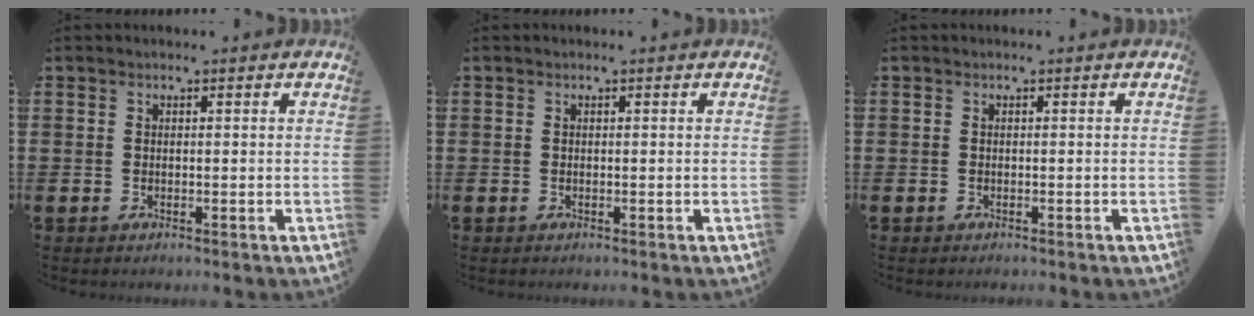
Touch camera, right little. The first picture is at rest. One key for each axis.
{"total": 0.0}
{"total": 0.0}